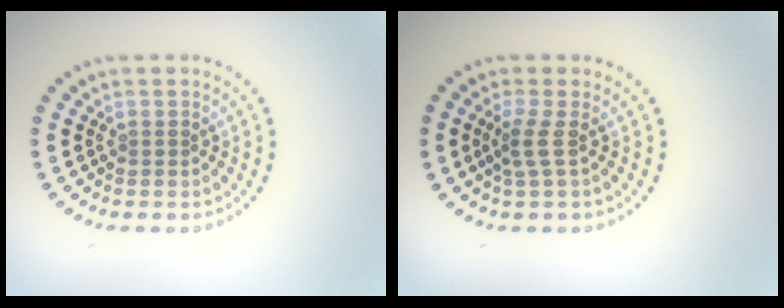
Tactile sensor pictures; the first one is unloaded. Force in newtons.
{"total": 1.9, "press": 1.3, "slide": 1.4}